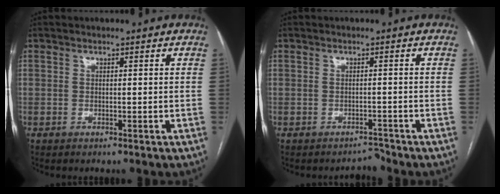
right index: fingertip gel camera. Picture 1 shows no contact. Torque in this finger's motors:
{"motor_torque": [0.04, -0.02, -0.05, -0.01]}